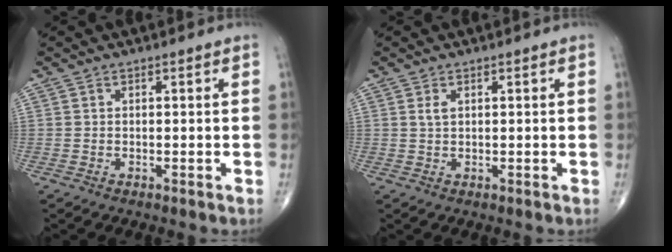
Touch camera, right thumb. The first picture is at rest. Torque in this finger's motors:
{"motor_torque": [-0.34, 0.49, 0.13, -0.01, -0.02]}